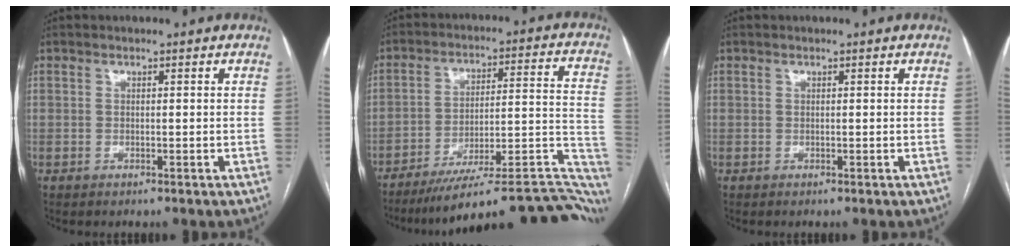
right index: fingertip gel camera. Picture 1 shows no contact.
{"total": 27.1, "force": [-22.7, 4.3, 14.1], "torque": [-0.090, 0.026, -0.302]}
{"total": 0.0}